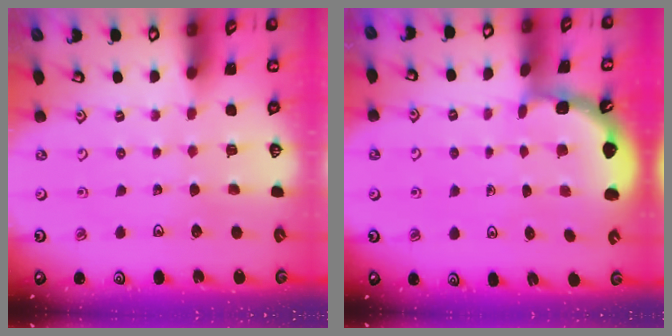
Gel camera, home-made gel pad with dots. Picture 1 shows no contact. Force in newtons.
{"total": 2.1, "press": 2.1, "slide": 0.2}